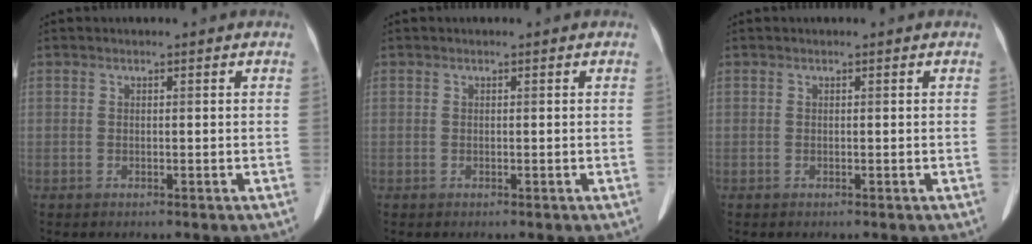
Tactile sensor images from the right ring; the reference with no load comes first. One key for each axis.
{"total": 0.0}
{"total": 0.0}